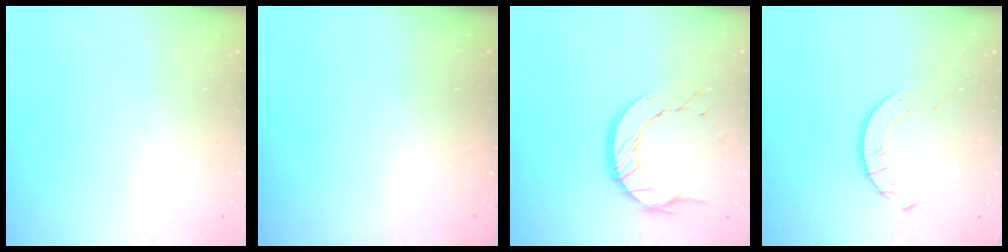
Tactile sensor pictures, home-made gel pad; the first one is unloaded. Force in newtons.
{"total": 0.0}
{"total": 12.5, "press": 12.4, "slide": 0.9}
{"total": 4.2, "press": 4.2, "slide": 0.5}